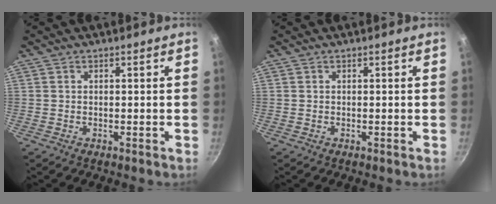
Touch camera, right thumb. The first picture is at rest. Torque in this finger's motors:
{"motor_torque": [0.00, 0.00, 0.00, 0.00, 0.00]}